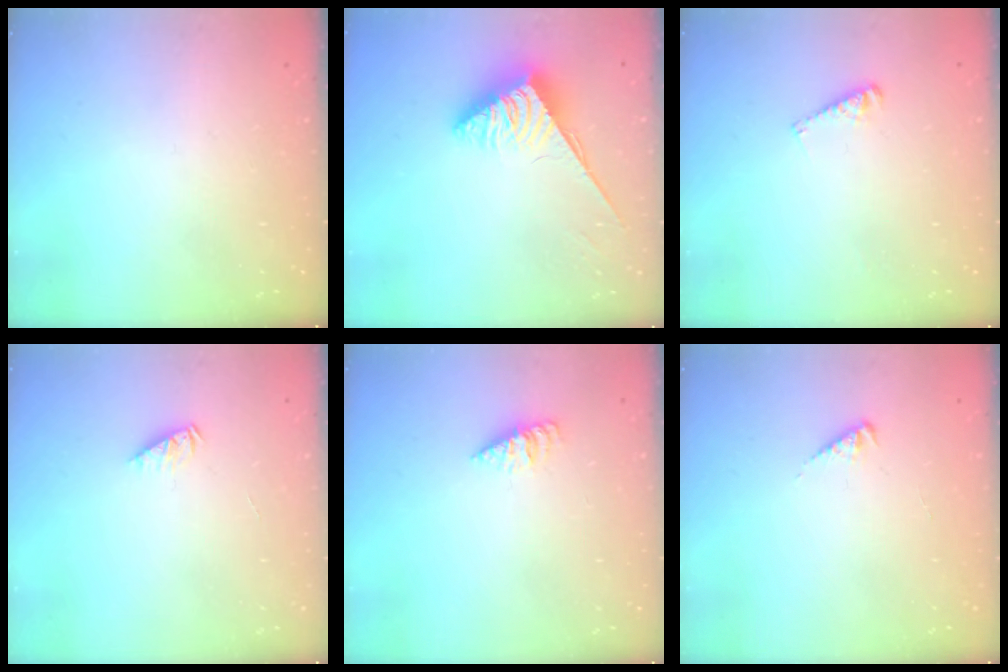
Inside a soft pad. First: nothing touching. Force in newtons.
{"total": 3.8, "press": 3.8, "slide": 0.6}
{"total": 3.9, "press": 3.8, "slide": 0.4}
{"total": 2.1, "press": 2.1, "slide": 0.3}
{"total": 2.6, "press": 2.6, "slide": 0.4}
{"total": 2.6, "press": 2.6, "slide": 0.4}